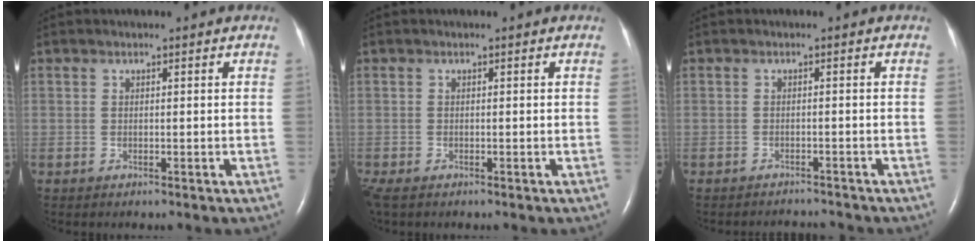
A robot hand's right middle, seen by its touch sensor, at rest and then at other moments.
{"total": 1.9, "force": [-1.4, 0.7, 1.1], "torque": [-0.027, -0.008, -0.024]}
{"total": 3.4, "force": [-3.4, -0.1, -0.2], "torque": [0.004, -0.010, -0.047]}